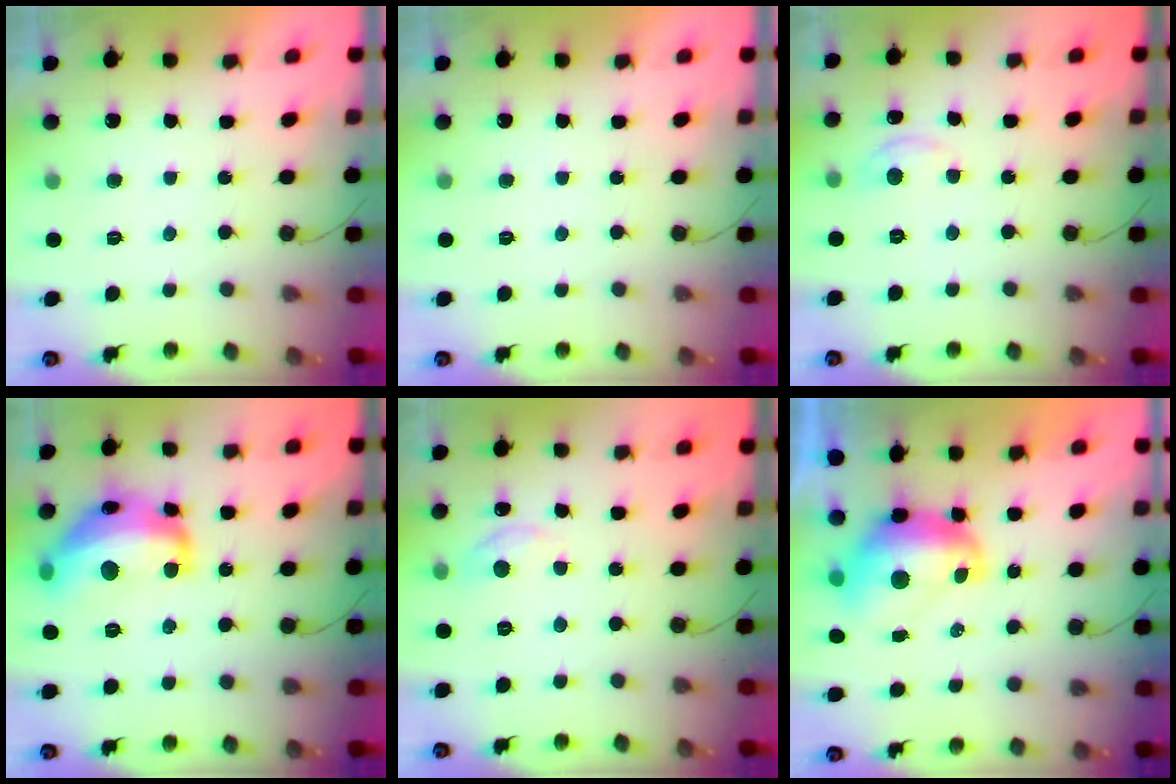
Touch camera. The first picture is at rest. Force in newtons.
{"total": 0.0}
{"total": 2.9, "press": 2.8, "slide": 0.4}
{"total": 19.6, "press": 19.5, "slide": 1.1}
{"total": 5.9, "press": 5.9, "slide": 0.7}
{"total": 9.2, "press": 9.2, "slide": 1.1}